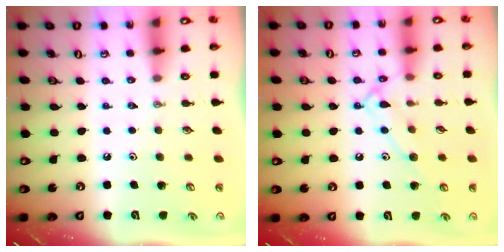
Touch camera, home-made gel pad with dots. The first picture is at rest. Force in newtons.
{"total": 11.3, "press": 11.3, "slide": 0.7}